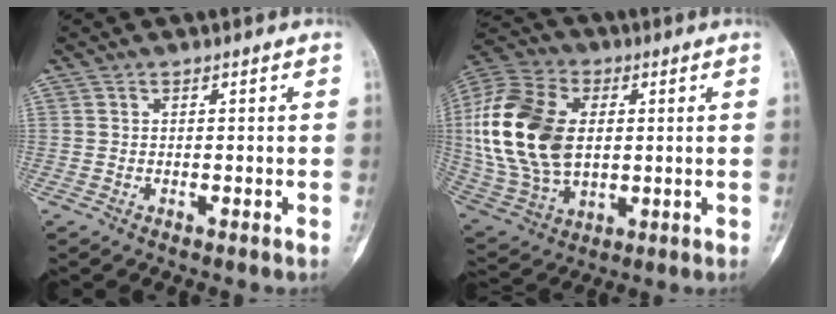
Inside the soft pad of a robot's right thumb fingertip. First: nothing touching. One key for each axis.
{"total": 21.6, "fx": 2.1, "fy": 14.2, "fz": 16.1, "tx": -0.325, "ty": -0.001, "tz": 0.046}